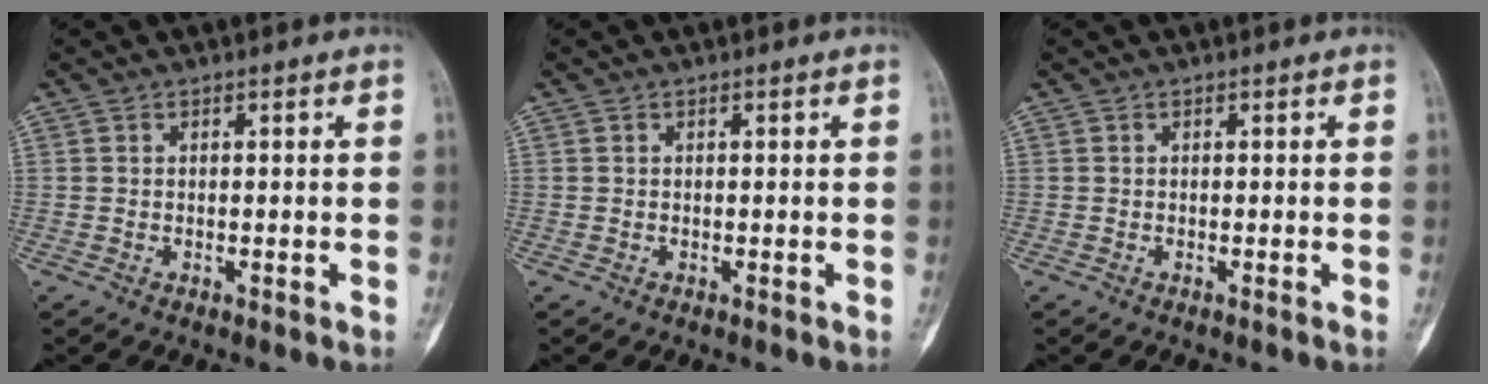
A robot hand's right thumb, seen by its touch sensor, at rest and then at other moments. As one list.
[{"total": 0.0}, {"total": 0.0}]